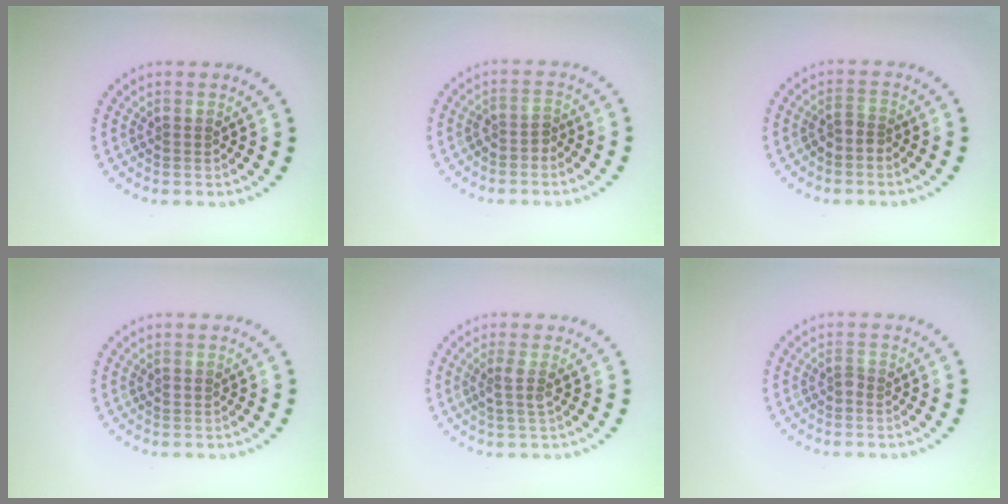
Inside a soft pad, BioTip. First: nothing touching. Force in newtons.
{"total": 1.2, "press": 1.0, "slide": 0.6}
{"total": 1.4, "press": 1.2, "slide": 0.8}
{"total": 0.8, "press": 0.7, "slide": 0.2}
{"total": 1.8, "press": 1.4, "slide": 1.2}
{"total": 0.8, "press": 0.6, "slide": 0.5}